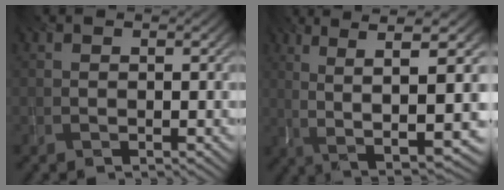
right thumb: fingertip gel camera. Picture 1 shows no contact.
{"total": 9.7, "force": [-0.6, 1.8, 9.5], "torque": [-0.174, 0.010, -0.001]}